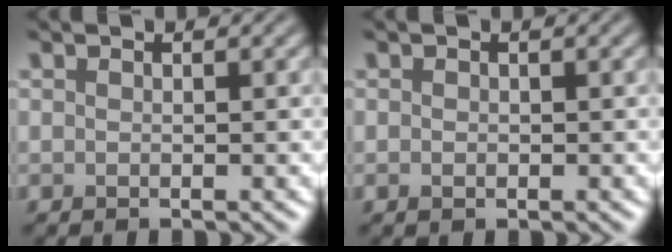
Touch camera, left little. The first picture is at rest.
{"total": 0.6, "force": [-0.1, 0.5, 0.3], "torque": [-0.005, -0.003, -0.001]}